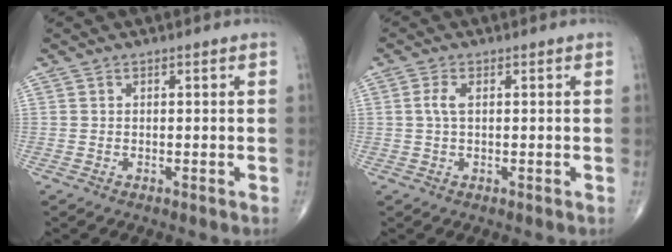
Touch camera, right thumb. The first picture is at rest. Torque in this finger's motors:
{"motor_torque": [-0.19, -0.22, 0.38, 0.21, -0.04]}